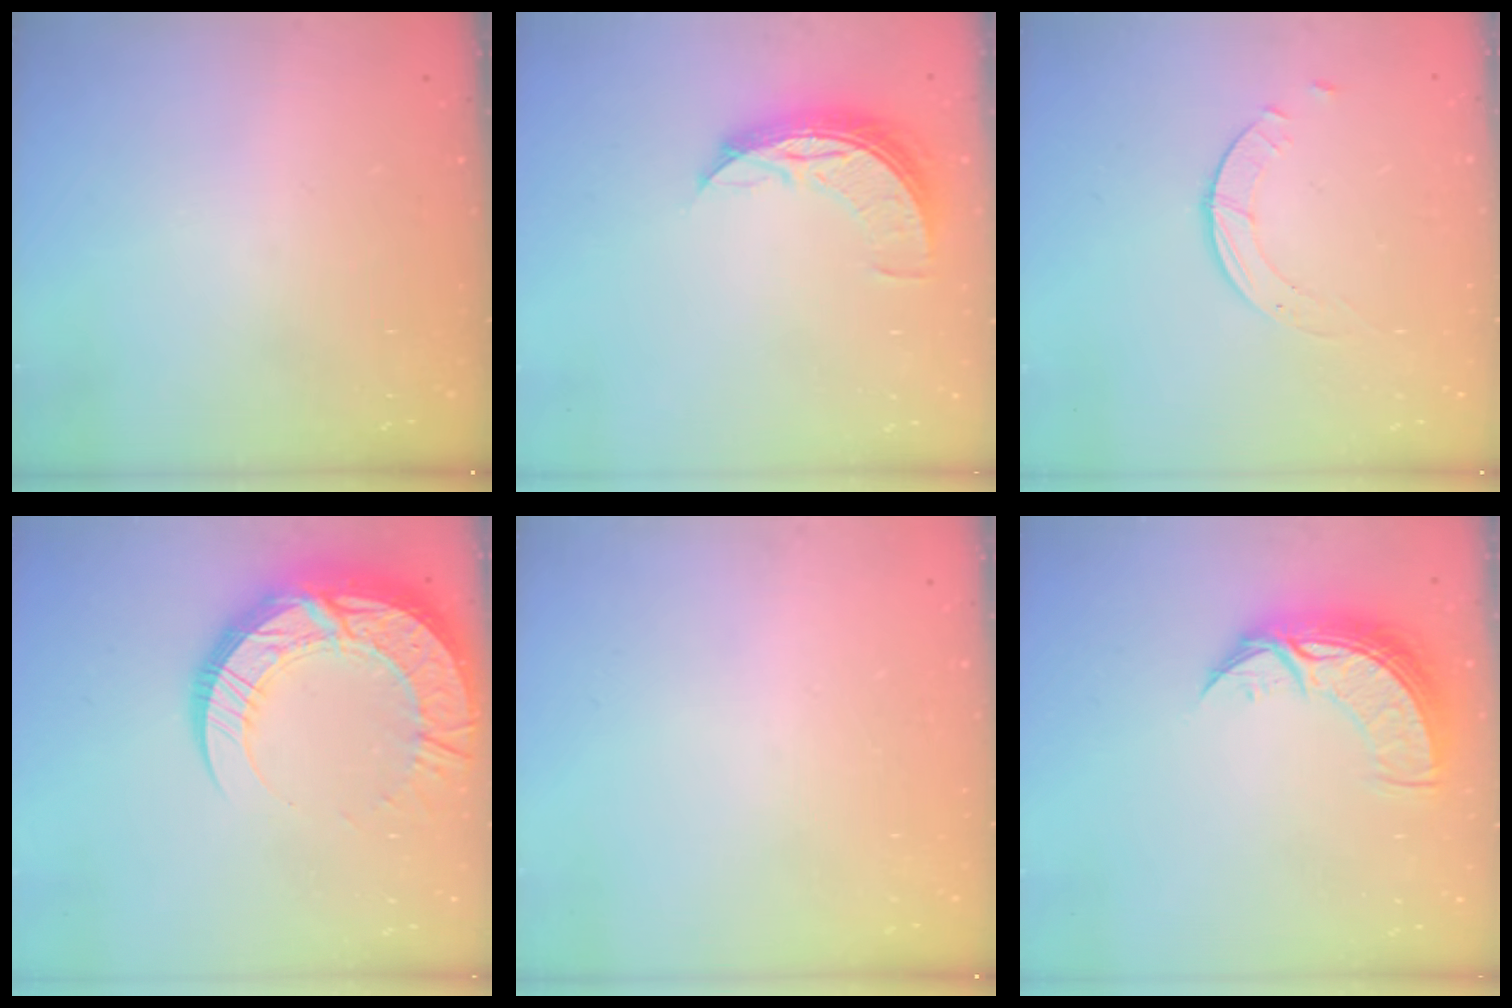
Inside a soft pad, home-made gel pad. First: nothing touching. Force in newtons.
{"total": 7.9, "press": 7.9, "slide": 0.4}
{"total": 1.8, "press": 1.8, "slide": 0.2}
{"total": 22.5, "press": 22.4, "slide": 1.8}
{"total": 0.0}
{"total": 9.5, "press": 9.5, "slide": 0.8}